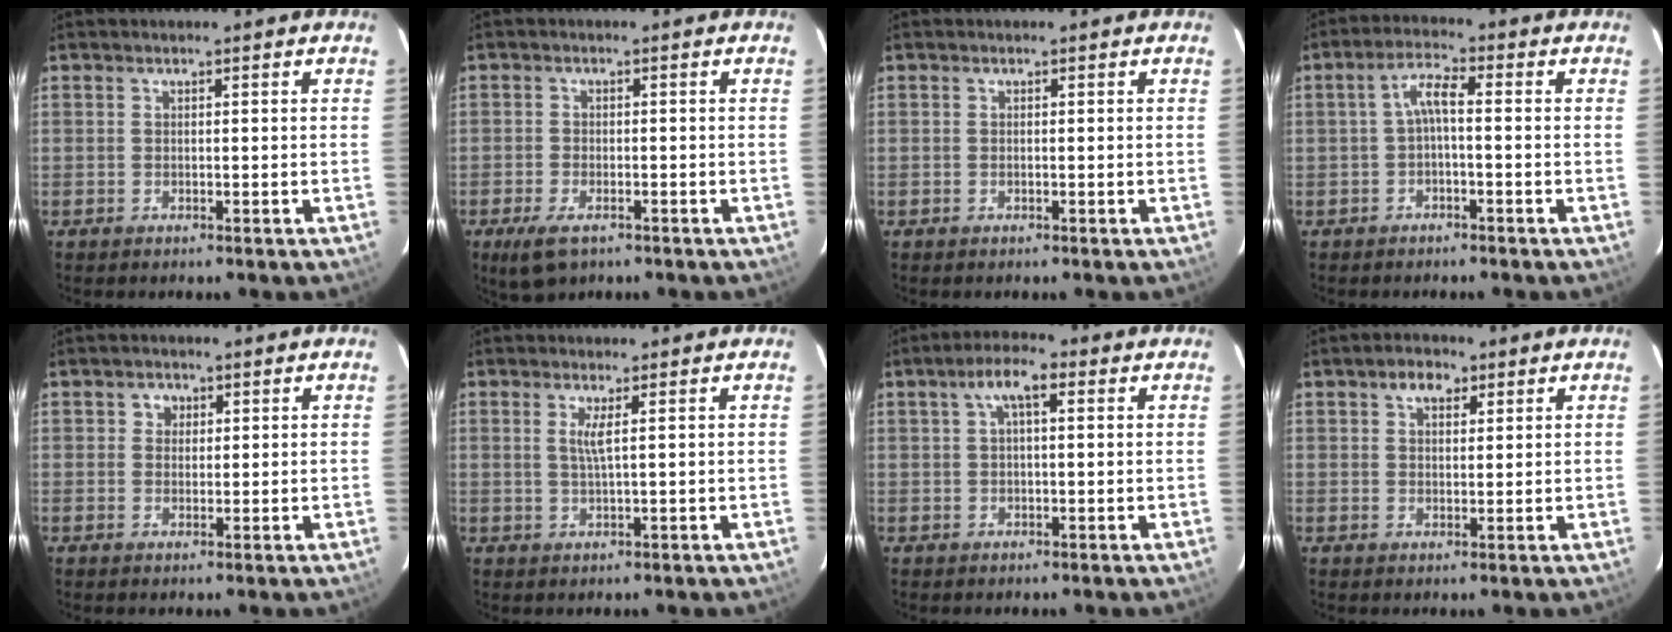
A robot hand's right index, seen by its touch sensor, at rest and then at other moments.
{"total": 5.5, "force": [-3.4, 2.6, 3.5], "torque": [-0.086, -0.017, -0.059]}
{"total": 0.0}
{"total": 3.7, "force": [-0.9, 0.9, 3.5], "torque": [-0.073, 0.013, -0.018]}
{"total": 2.1, "force": [0.5, 2.0, 0.3], "torque": [-0.001, 0.008, 0.006]}
{"total": 2.3, "force": [0.7, -0.2, 2.2], "torque": [-0.042, -0.003, 0.014]}
{"total": 5.2, "force": [1.8, 1.8, 4.5], "torque": [-0.084, 0.018, 0.033]}
{"total": 3.8, "force": [2.0, 2.4, 2.2], "torque": [-0.030, 0.012, 0.033]}